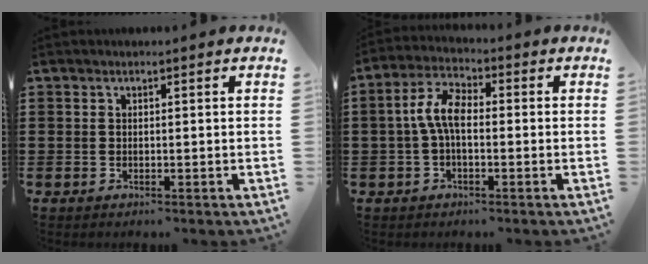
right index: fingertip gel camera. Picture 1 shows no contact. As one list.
[{"total": 5.9, "force": [-0.4, 2.6, 5.3], "torque": [-0.117, 0.005, -0.013]}]